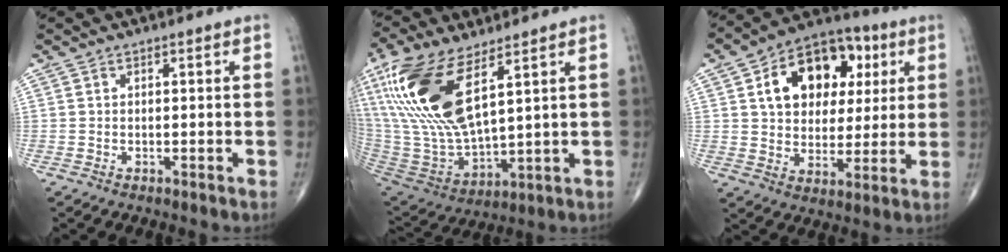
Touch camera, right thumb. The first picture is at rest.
{"total": 22.5, "force": [10.0, 8.8, 18.2], "torque": [-0.409, -0.041, 0.207]}
{"total": 18.0, "force": [5.8, 12.3, 11.7], "torque": [-0.145, 0.004, 0.090]}